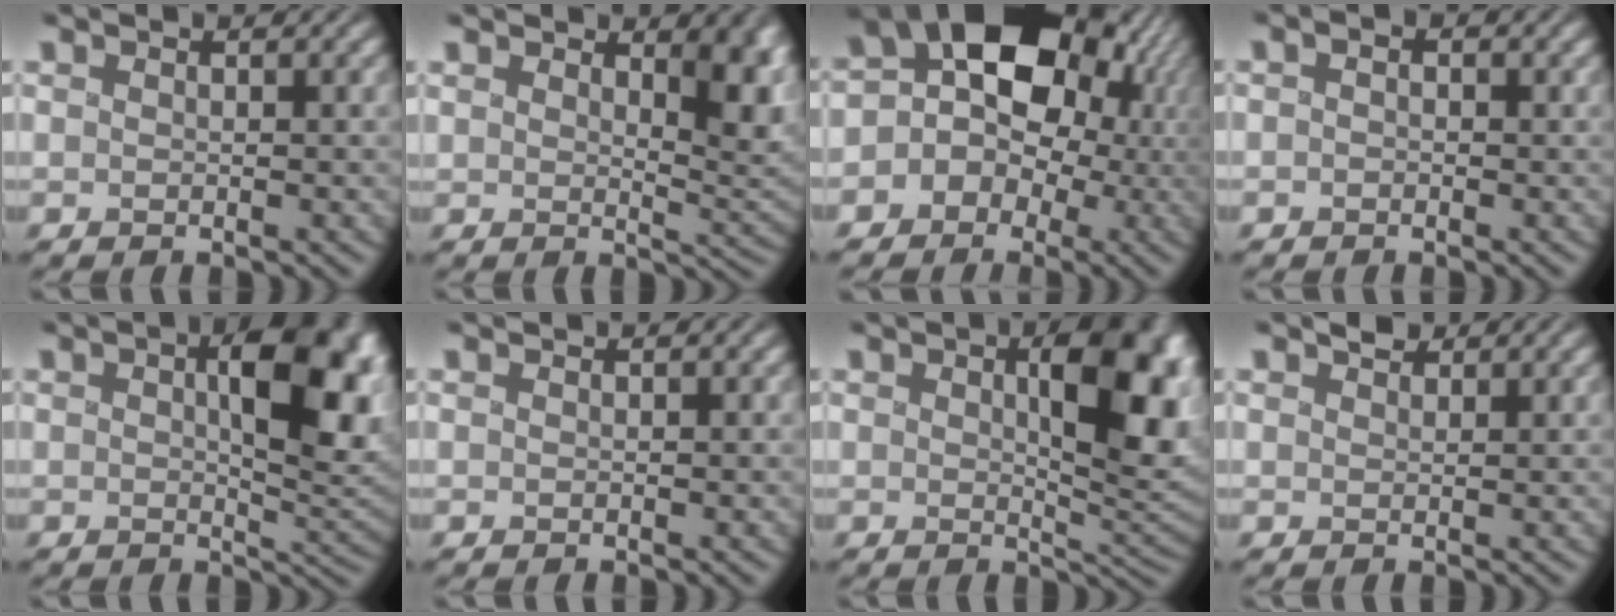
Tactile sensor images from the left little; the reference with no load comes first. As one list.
[{"total": 5.5, "force": [3.0, 2.8, 3.7], "torque": [-0.063, -0.013, 0.050]}, {"total": 16.2, "force": [3.0, 13.9, 7.9], "torque": [-0.139, 0.042, 0.008]}, {"total": 1.1, "force": [-0.6, 0.7, 0.6], "torque": [-0.011, 0.000, -0.017]}, {"total": 9.7, "force": [2.1, 4.9, 8.1], "torque": [-0.119, -0.006, 0.038]}, {"total": 0.0}, {"total": 8.9, "force": [2.2, 4.3, 7.5], "torque": [-0.107, -0.009, 0.040]}, {"total": 1.3, "force": [0.9, 0.6, 0.6], "torque": [-0.017, 0.005, 0.013]}]